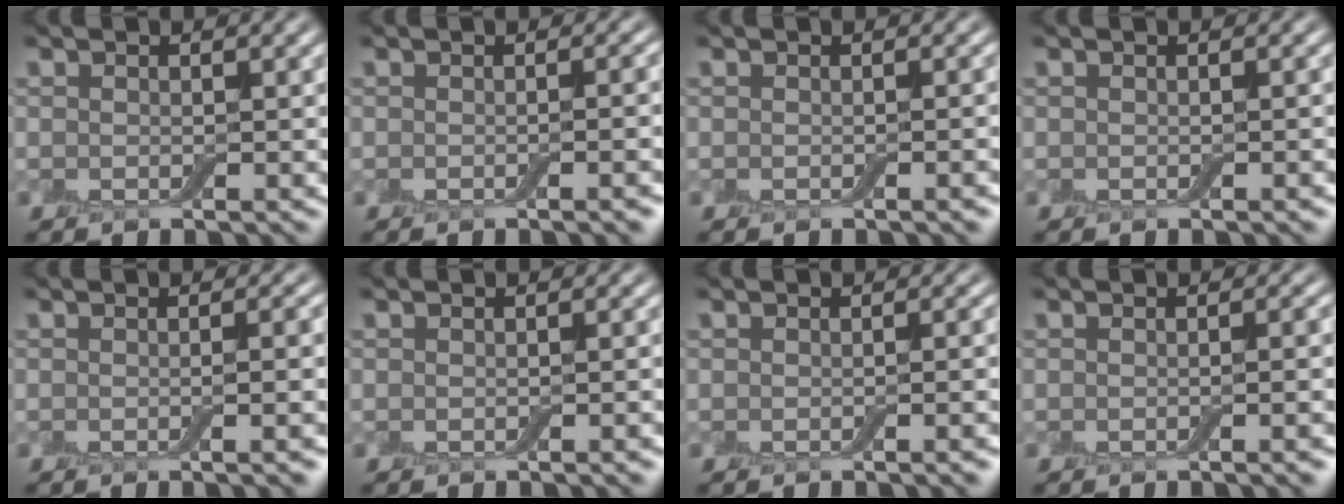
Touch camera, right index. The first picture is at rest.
{"total": 3.6, "force": [-0.5, 1.5, 3.2], "torque": [-0.007, 0.008, -0.007]}
{"total": 1.5, "force": [-0.4, 0.4, 1.3], "torque": [-0.009, 0.002, -0.005]}
{"total": 0.7, "force": [-0.2, 0.1, 0.6], "torque": [-0.005, 0.003, -0.003]}
{"total": 4.3, "force": [-0.4, 1.8, 3.9], "torque": [-0.014, 0.009, -0.007]}
{"total": 1.0, "force": [-0.3, 0.2, 0.9], "torque": [-0.007, 0.002, -0.005]}
{"total": 2.5, "force": [-0.4, 0.9, 2.3], "torque": [-0.006, 0.005, -0.002]}
{"total": 3.2, "force": [-0.4, 1.3, 2.9], "torque": [-0.008, 0.007, -0.004]}